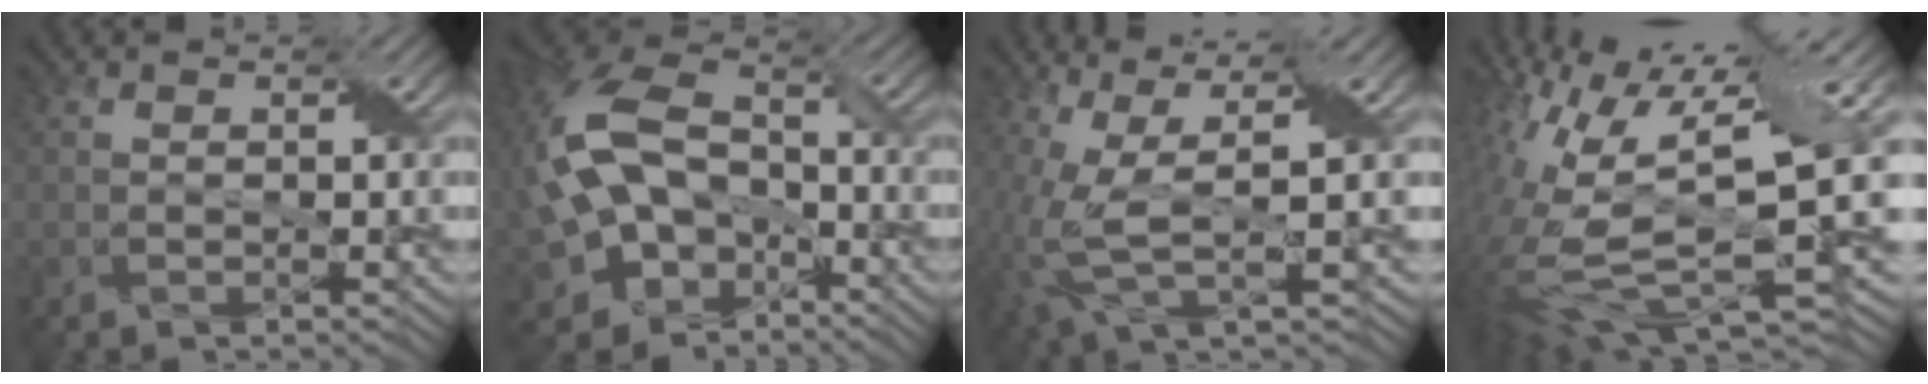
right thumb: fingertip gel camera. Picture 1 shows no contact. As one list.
[{"total": 16.1, "force": [-2.1, 11.2, 11.4], "torque": [-0.272, -0.011, -0.032]}, {"total": 9.2, "force": [-0.8, 3.1, 8.6], "torque": [-0.205, -0.002, -0.013]}, {"total": 15.3, "force": [1.0, 4.5, 14.6], "torque": [-0.325, -0.014, 0.041]}]